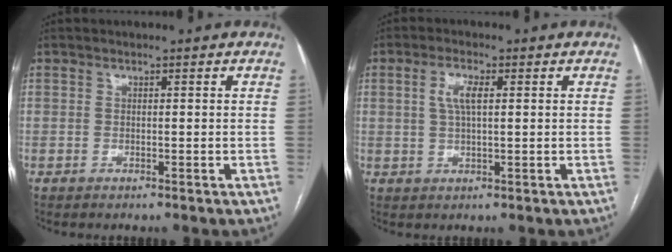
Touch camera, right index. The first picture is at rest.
{"total": 3.8, "force": [1.0, 1.1, 3.5], "torque": [-0.074, 0.006, 0.020]}